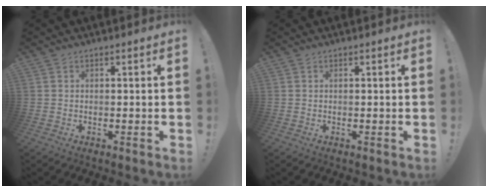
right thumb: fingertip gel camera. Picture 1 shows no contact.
{"total": 0.0}